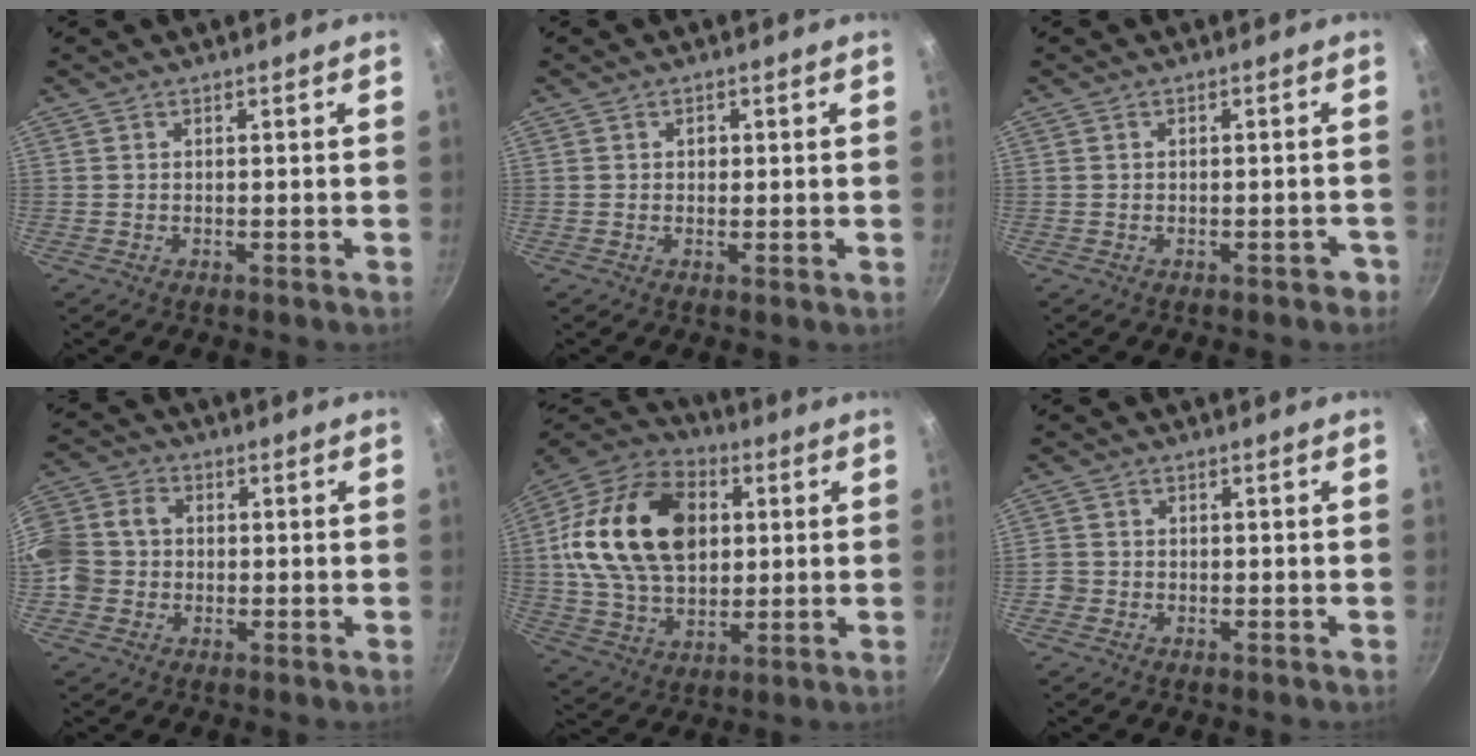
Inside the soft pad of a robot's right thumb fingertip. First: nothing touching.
{"total": 1.5, "force": [0.3, 1.2, 0.9], "torque": [-0.006, 0.000, 0.002]}
{"total": 1.9, "force": [-1.1, 1.2, 1.0], "torque": [0.003, 0.026, -0.002]}
{"total": 10.2, "force": [-0.9, 8.7, 5.2], "torque": [-0.091, 0.021, -0.036]}
{"total": 24.0, "force": [4.3, 16.3, 17.1], "torque": [-0.283, 0.009, 0.069]}
{"total": 1.8, "force": [-0.7, 1.6, 0.3], "torque": [-0.001, 0.006, -0.012]}